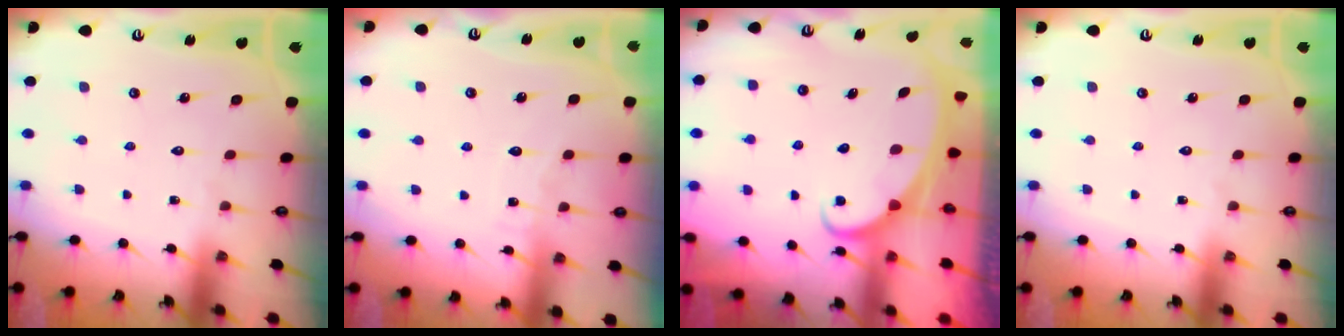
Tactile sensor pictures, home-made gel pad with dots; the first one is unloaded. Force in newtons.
{"total": 3.8, "press": 3.7, "slide": 0.5}
{"total": 2.2, "press": 2.2, "slide": 0.3}
{"total": 0.0}